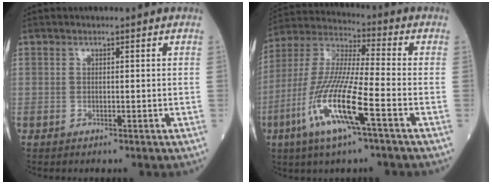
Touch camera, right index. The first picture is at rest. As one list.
[{"total": 15.0, "force": [-6.0, 1.0, 13.7], "torque": [-0.294, -0.016, -0.117]}]